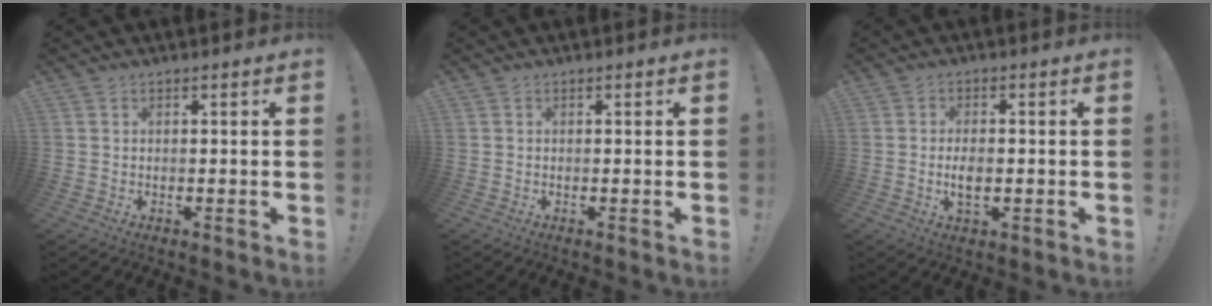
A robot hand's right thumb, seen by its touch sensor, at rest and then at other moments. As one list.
[{"total": 0.0}, {"total": 4.3, "force": [-0.4, 2.4, 3.6], "torque": [-0.058, -0.002, -0.011]}]